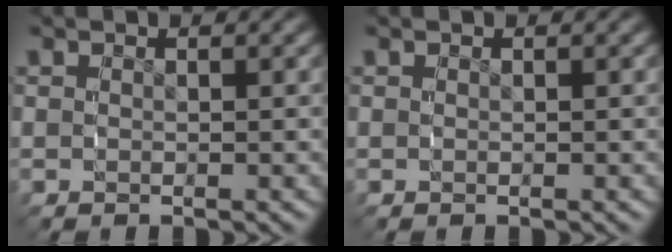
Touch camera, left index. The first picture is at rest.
{"total": 0.0}